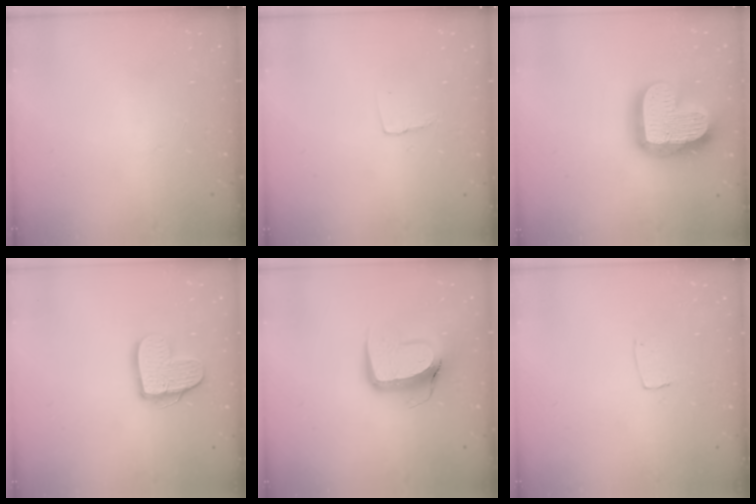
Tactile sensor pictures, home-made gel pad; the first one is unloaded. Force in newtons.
{"total": 3.6, "press": 3.6, "slide": 0.4}
{"total": 22.4, "press": 22.4, "slide": 1.9}
{"total": 11.5, "press": 11.5, "slide": 0.6}
{"total": 11.6, "press": 11.5, "slide": 1.3}
{"total": 4.3, "press": 4.3, "slide": 0.2}